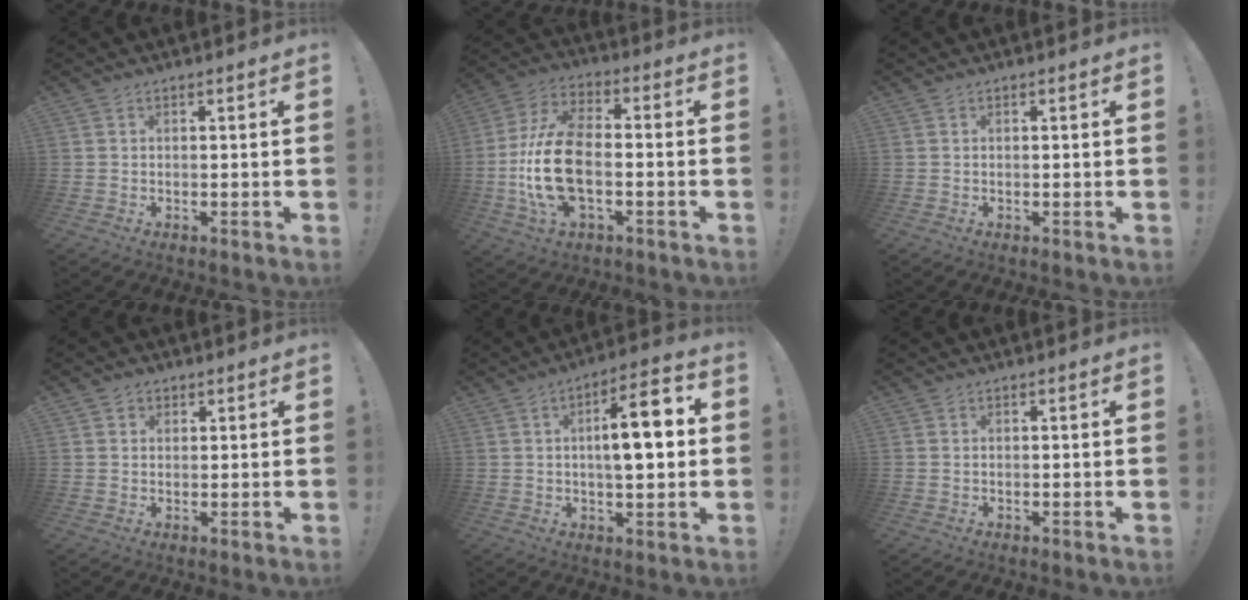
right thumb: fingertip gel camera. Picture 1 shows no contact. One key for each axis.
{"total": 18.4, "fx": -3.7, "fy": 9.9, "fz": 15.1, "tx": -0.305, "ty": 0.015, "tz": -0.054}
{"total": 0.0}
{"total": 2.1, "fx": 1.1, "fy": 1.8, "fz": 0.3, "tx": 0.005, "ty": -0.004, "tz": 0.019}
{"total": 12.1, "fx": 0.9, "fy": 4.0, "fz": 11.4, "tx": -0.170, "ty": 0.006, "tz": 0.009}
{"total": 0.0}